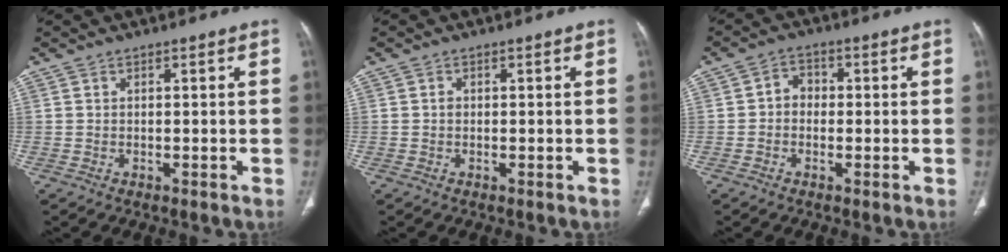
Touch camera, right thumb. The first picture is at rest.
{"total": 0.8, "force": [-0.1, 0.7, 0.4], "torque": [-0.005, 0.003, -0.004]}
{"total": 3.4, "force": [-0.4, 2.9, 1.8], "torque": [-0.011, 0.016, -0.017]}